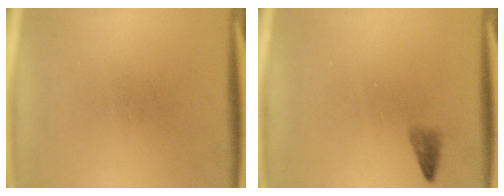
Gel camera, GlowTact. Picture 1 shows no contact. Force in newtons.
{"total": 1.2}